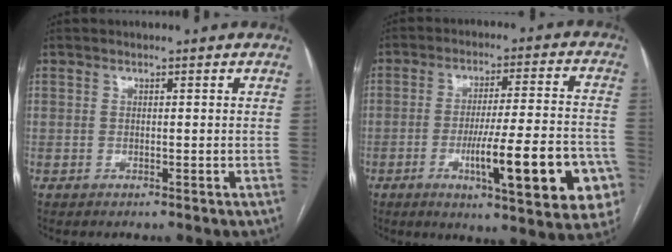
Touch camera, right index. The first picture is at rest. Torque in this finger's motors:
{"motor_torque": [1.80, -0.34, 0.77, 0.21]}